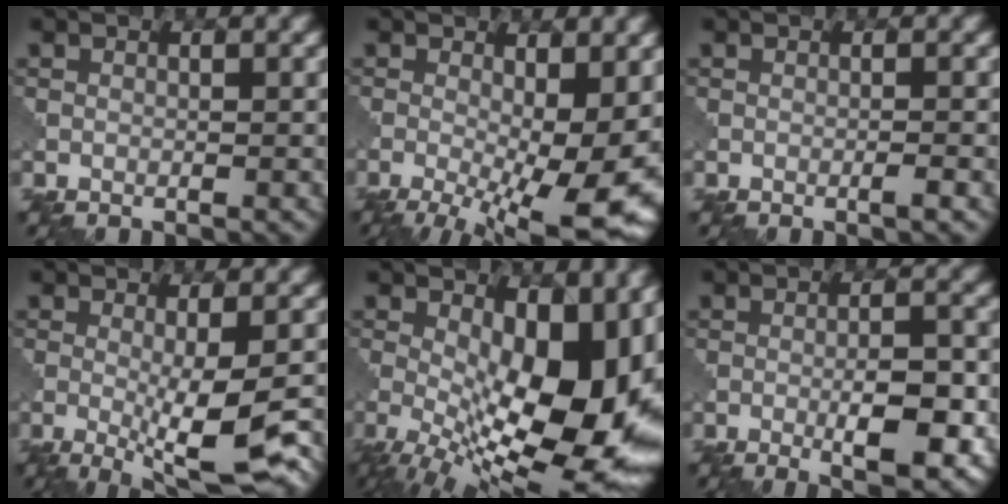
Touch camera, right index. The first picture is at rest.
{"total": 11.6, "force": [-2.4, 4.0, 10.6], "torque": [-0.168, -0.015, -0.030]}
{"total": 0.8, "force": [-0.4, -0.1, 0.7], "torque": [-0.011, 0.003, -0.010]}
{"total": 7.8, "force": [-1.7, 1.8, 7.4], "torque": [-0.108, -0.021, -0.019]}
{"total": 15.7, "force": [-1.2, 7.4, 13.8], "torque": [-0.184, -0.016, -0.010]}
{"total": 5.8, "force": [-1.7, 1.5, 5.3], "torque": [-0.084, 0.001, -0.025]}